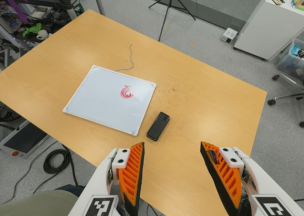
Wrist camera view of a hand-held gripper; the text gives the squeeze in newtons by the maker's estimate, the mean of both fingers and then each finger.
{"total": 0.0}